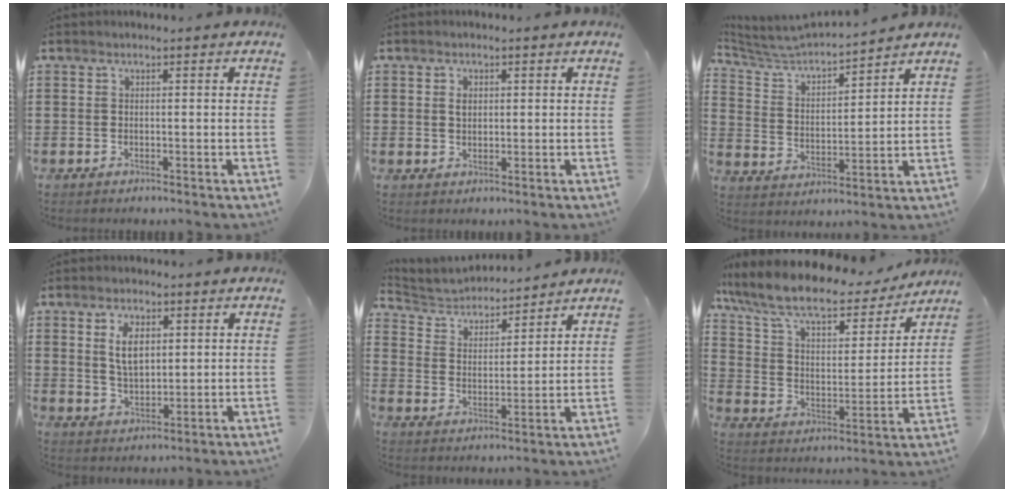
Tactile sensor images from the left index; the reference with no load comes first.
{"total": 1.7, "force": [0.5, 1.3, 1.0], "torque": [-0.014, 0.003, 0.008]}
{"total": 4.3, "force": [4.2, 0.4, 0.9], "torque": [-0.043, -0.034, 0.064]}
{"total": 5.4, "force": [1.8, 2.9, 4.2], "torque": [-0.077, 0.003, 0.027]}
{"total": 4.3, "force": [4.2, 0.8, 0.2], "torque": [-0.029, -0.027, 0.070]}
{"total": 9.9, "force": [8.4, 2.2, 4.7], "torque": [-0.125, -0.049, 0.143]}